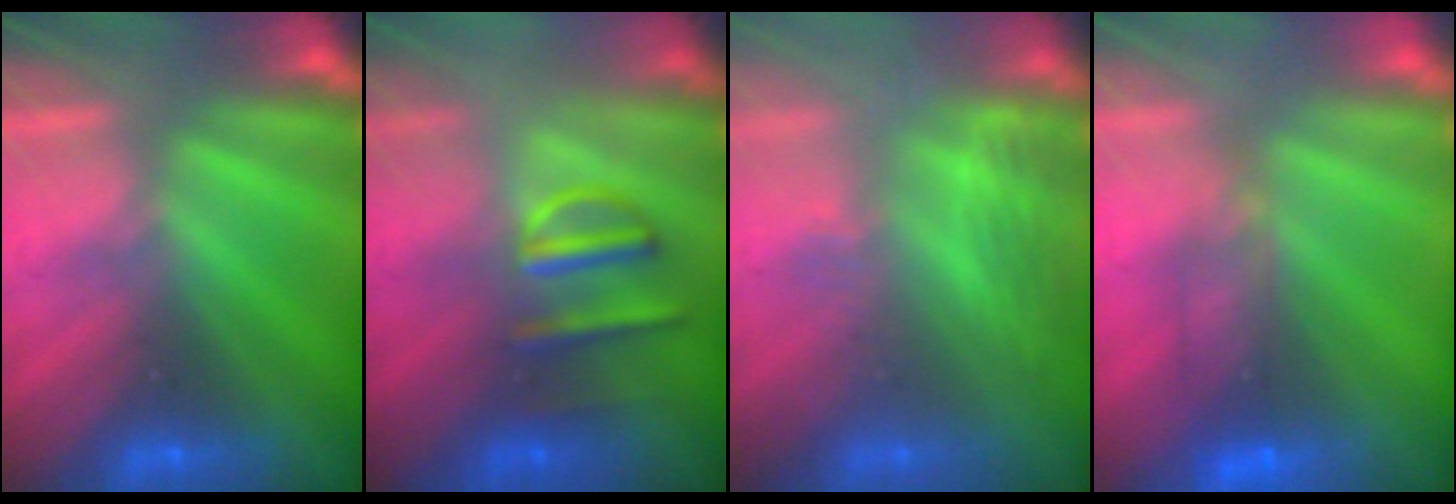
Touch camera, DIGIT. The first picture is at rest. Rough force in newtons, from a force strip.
{"total": 3.3}
{"total": 2.8}
{"total": 6.9}